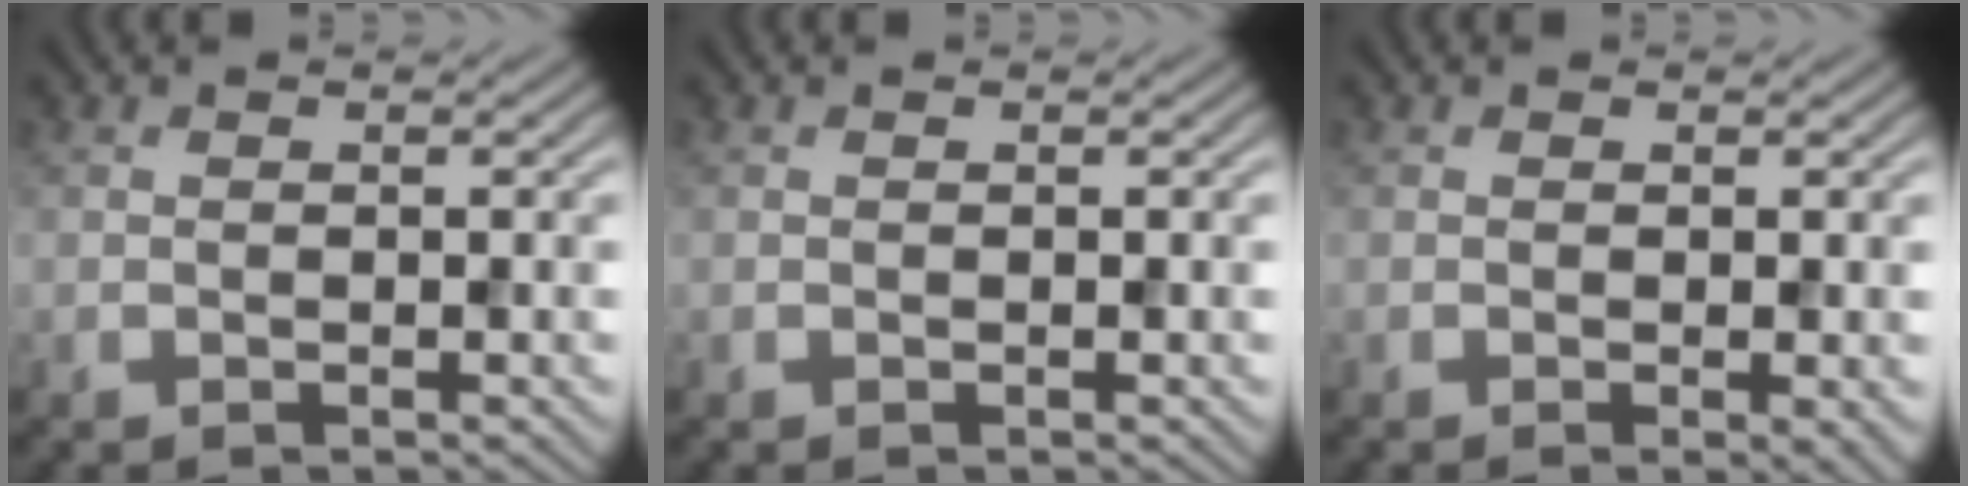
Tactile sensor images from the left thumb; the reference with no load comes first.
{"total": 0.0}
{"total": 1.5, "force": [-0.2, 0.2, 1.5], "torque": [-0.020, -0.007, -0.005]}